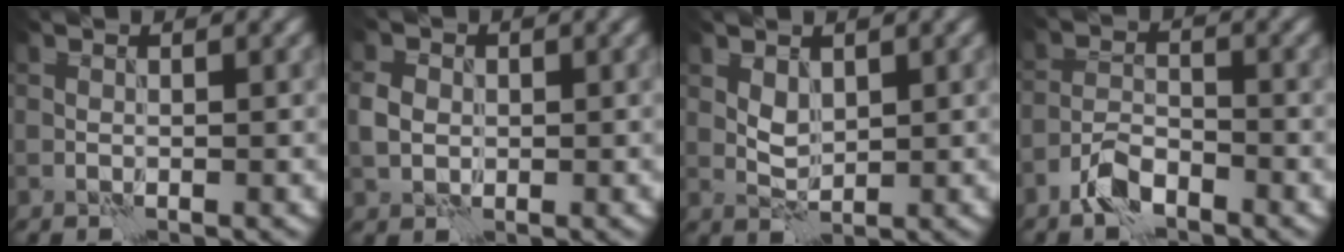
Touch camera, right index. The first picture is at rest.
{"total": 2.2, "force": [0.0, 1.8, 1.2], "torque": [-0.028, 0.003, -0.006]}
{"total": 1.7, "force": [0.8, 1.0, 1.2], "torque": [-0.025, -0.003, 0.018]}
{"total": 3.3, "force": [-2.5, 1.3, 1.8], "torque": [-0.034, 0.006, -0.056]}